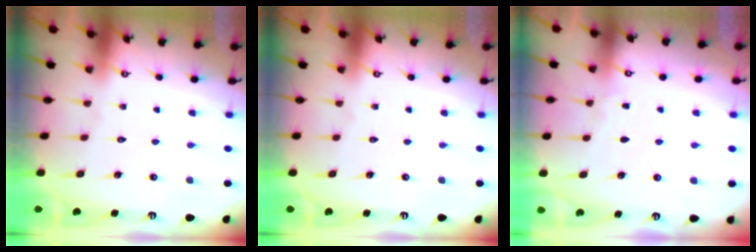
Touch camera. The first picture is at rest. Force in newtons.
{"total": 0.0}
{"total": 2.5, "press": 2.5, "slide": 0.4}